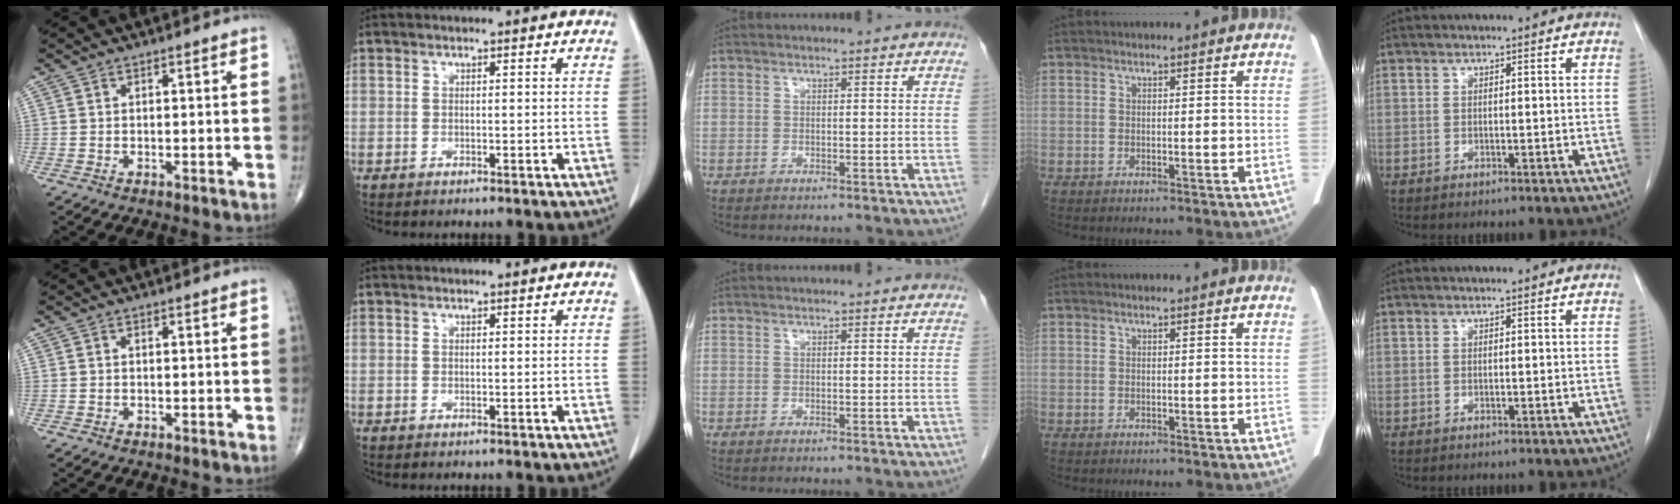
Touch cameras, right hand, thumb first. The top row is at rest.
{}